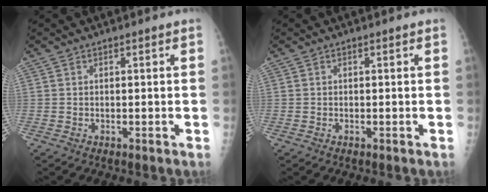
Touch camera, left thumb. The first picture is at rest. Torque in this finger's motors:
{"motor_torque": [-0.31, -0.26, -0.13, -0.01, 0.00]}